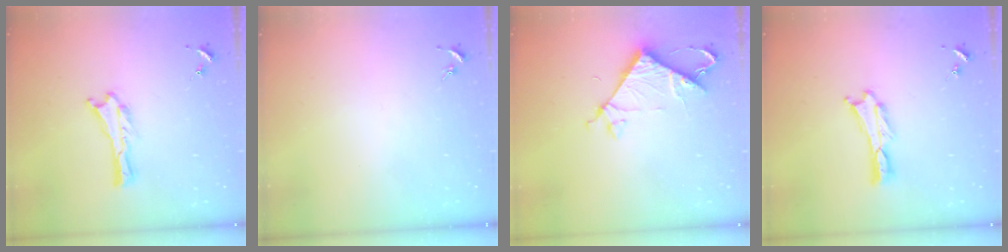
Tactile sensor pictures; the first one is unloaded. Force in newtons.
{"total": 0.0}
{"total": 7.2, "press": 7.2, "slide": 0.4}
{"total": 0.0}